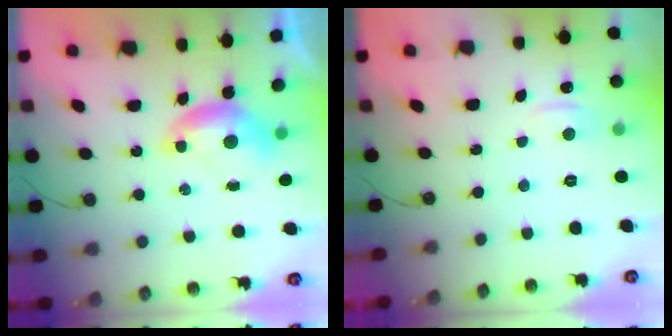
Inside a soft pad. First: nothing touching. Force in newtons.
{"total": 1.0, "press": 0.8, "slide": 0.7}